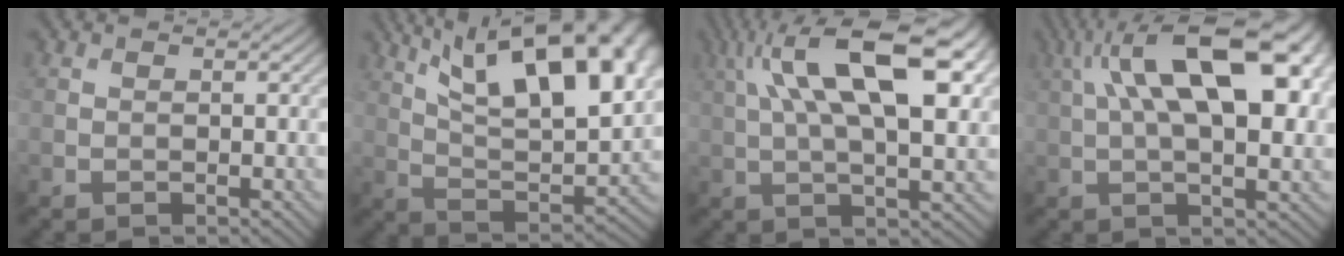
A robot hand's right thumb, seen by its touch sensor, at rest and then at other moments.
{"total": 21.0, "force": [10.0, 8.7, 16.3], "torque": [-0.262, 0.041, 0.155]}
{"total": 15.1, "force": [5.0, 5.4, 13.2], "torque": [-0.240, 0.022, 0.078]}
{"total": 16.5, "force": [4.7, 6.6, 14.4], "torque": [-0.236, 0.037, 0.063]}